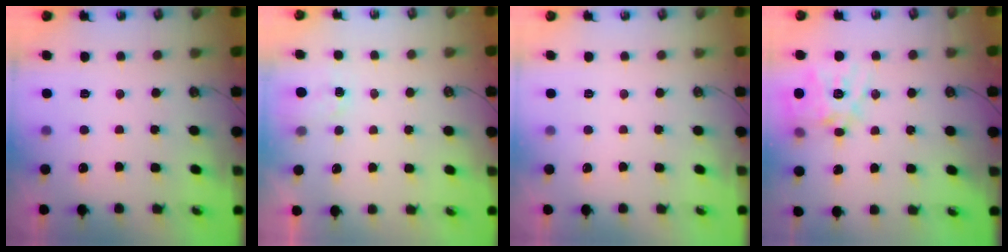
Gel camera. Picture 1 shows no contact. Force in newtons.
{"total": 1.1, "press": 1.1, "slide": 0.3}
{"total": 0.0}
{"total": 16.4, "press": 16.2, "slide": 2.5}